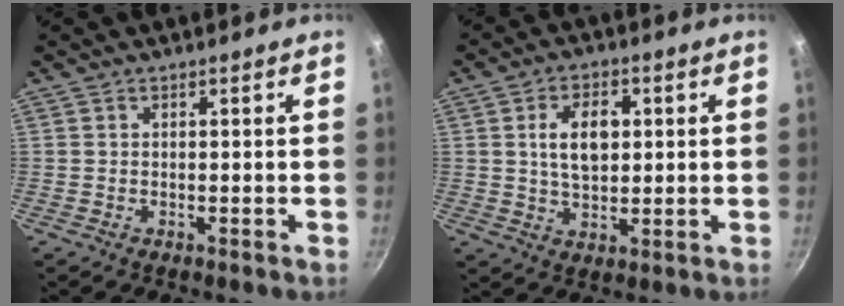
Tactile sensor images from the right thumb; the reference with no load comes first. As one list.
[{"total": 8.5, "force": [1.5, 5.3, 6.4], "torque": [-0.093, -0.001, 0.025]}]